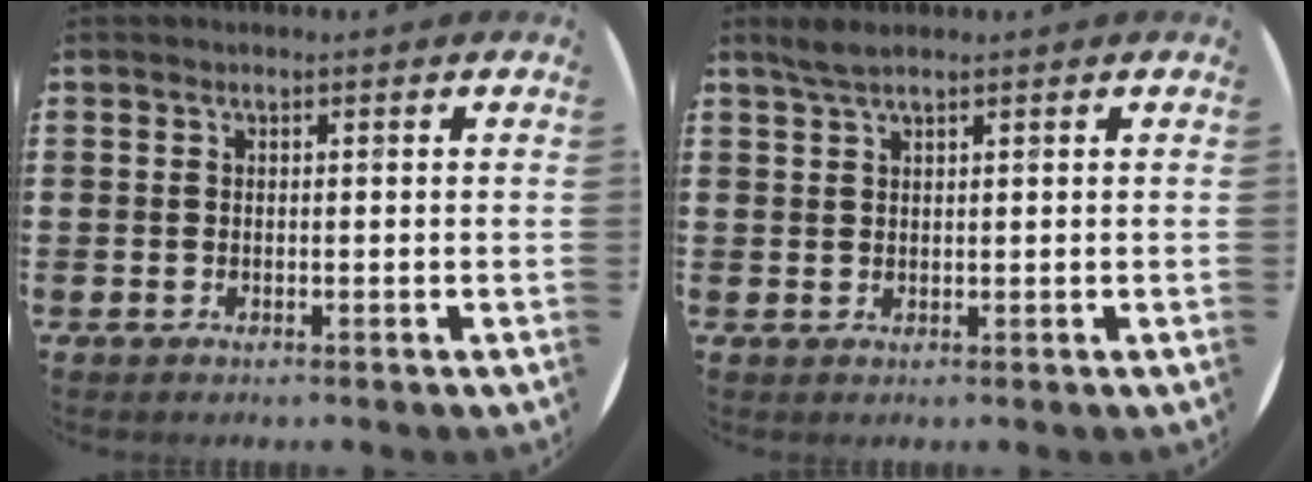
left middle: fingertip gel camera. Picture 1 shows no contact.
{"total": 2.1, "force": [1.7, 0.2, 1.2], "torque": [-0.026, 0.003, 0.030]}